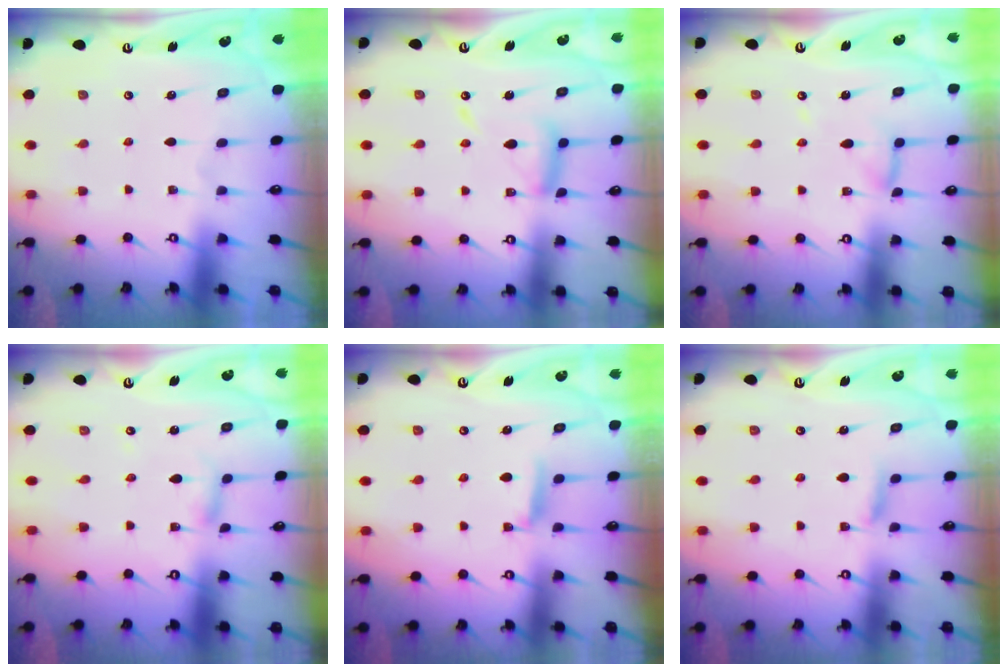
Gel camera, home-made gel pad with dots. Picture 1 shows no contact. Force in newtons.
{"total": 13.0, "press": 12.9, "slide": 1.1}
{"total": 7.8, "press": 7.8, "slide": 0.7}
{"total": 2.8, "press": 2.8, "slide": 0.2}
{"total": 4.8, "press": 4.7, "slide": 0.6}
{"total": 6.6, "press": 6.6, "slide": 0.8}